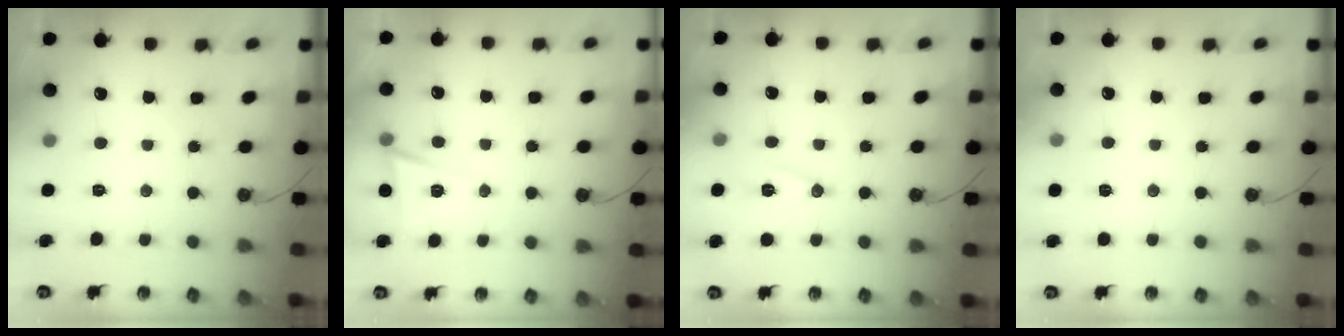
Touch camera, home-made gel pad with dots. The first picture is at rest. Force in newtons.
{"total": 6.3, "press": 4.9, "slide": 3.9}
{"total": 9.2, "press": 8.5, "slide": 3.6}
{"total": 4.3, "press": 0.8, "slide": 4.3}